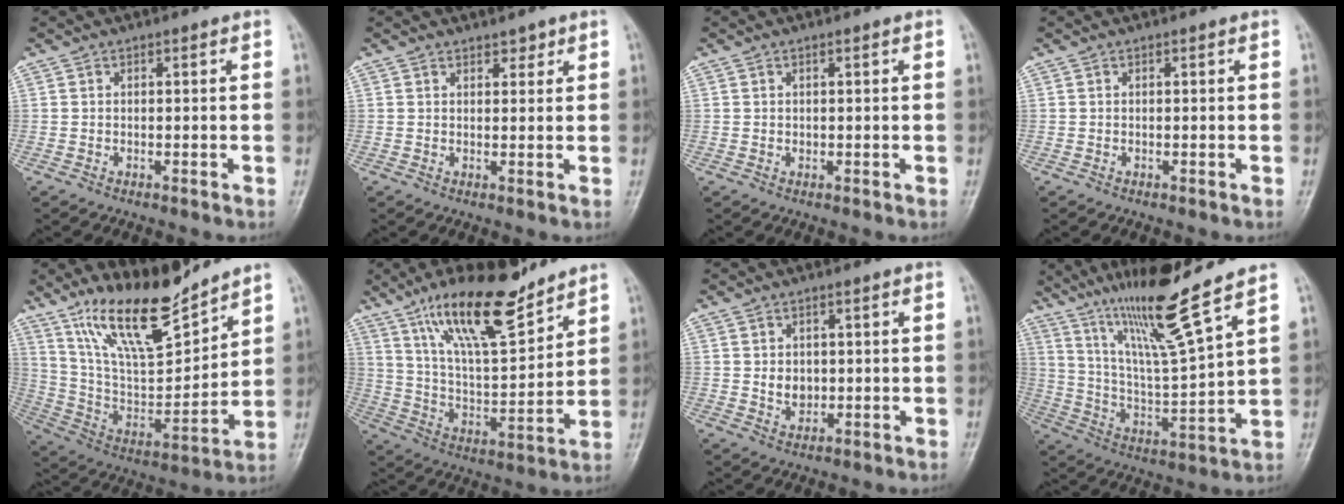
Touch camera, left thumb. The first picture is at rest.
{"total": 1.8, "force": [1.4, 1.0, 0.6], "torque": [0.005, -0.008, 0.017]}
{"total": 0.6, "force": [0.2, 0.3, 0.4], "torque": [-0.003, -0.001, 0.005]}
{"total": 0.0}
{"total": 17.8, "force": [13.8, 4.9, 10.1], "torque": [-0.144, -0.078, 0.263]}
{"total": 18.4, "force": [12.9, 5.3, 12.0], "torque": [-0.179, -0.067, 0.234]}
{"total": 3.6, "force": [0.2, 2.8, 2.2], "torque": [-0.023, -0.004, 0.011]}
{"total": 16.5, "force": [11.7, 0.1, 11.6], "torque": [-0.198, -0.064, 0.215]}